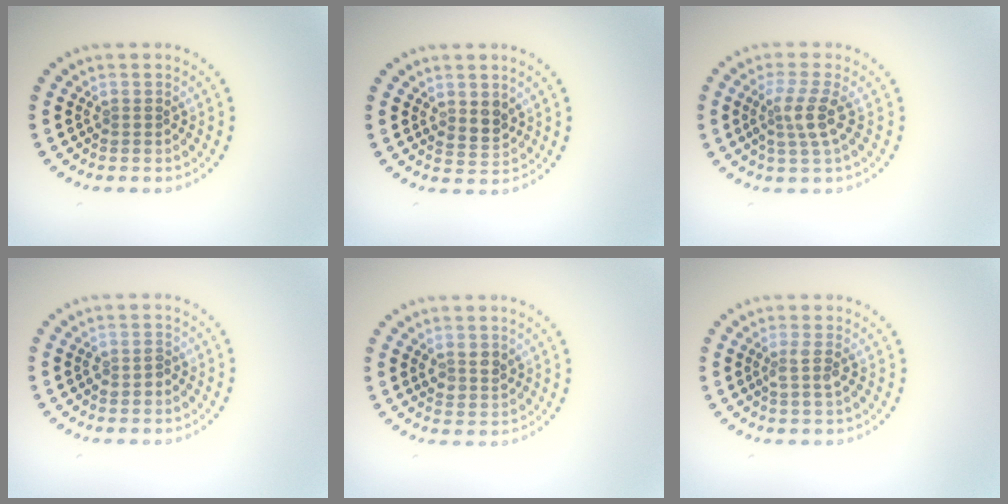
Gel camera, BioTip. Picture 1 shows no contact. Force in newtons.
{"total": 1.9, "press": 1.8, "slide": 0.7}
{"total": 2.7, "press": 2.2, "slide": 1.6}
{"total": 1.1, "press": 1.0, "slide": 0.3}
{"total": 1.8, "press": 1.7, "slide": 0.6}
{"total": 1.5, "press": 1.2, "slide": 0.9}